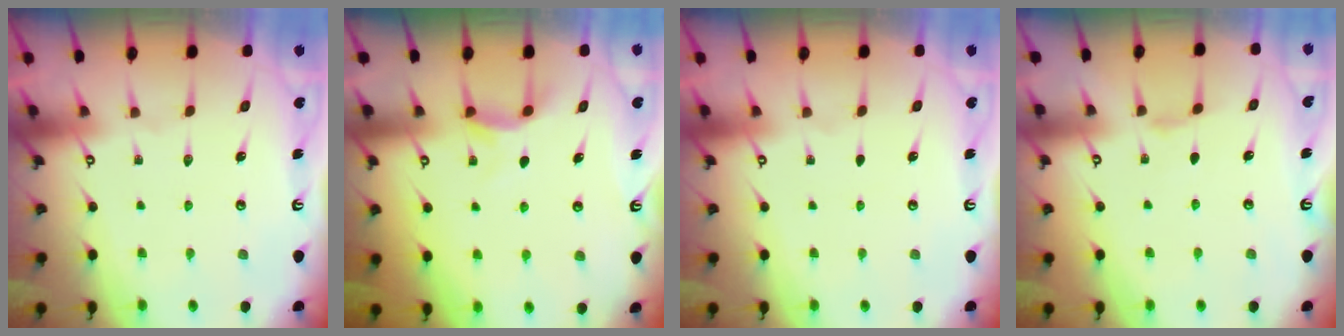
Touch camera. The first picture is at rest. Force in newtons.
{"total": 4.3, "press": 4.3, "slide": 0.6}
{"total": 0.0}
{"total": 2.1, "press": 2.1, "slide": 0.4}